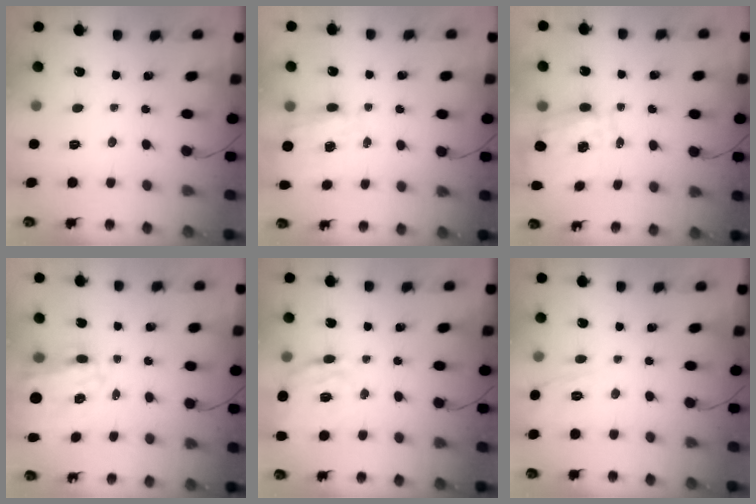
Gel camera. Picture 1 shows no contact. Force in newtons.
{"total": 5.2, "press": 5.1, "slide": 0.8}
{"total": 2.1, "press": 1.8, "slide": 1.1}
{"total": 15.7, "press": 15.3, "slide": 3.9}
{"total": 19.0, "press": 18.9, "slide": 1.8}
{"total": 8.0, "press": 7.8, "slide": 1.8}